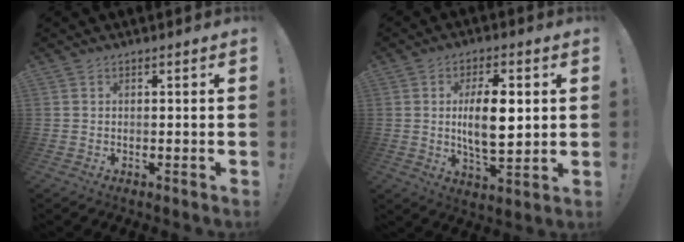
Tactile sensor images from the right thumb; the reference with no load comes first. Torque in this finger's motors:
{"motor_torque": [0.30, 0.36, 1.02, -0.18, 0.09]}